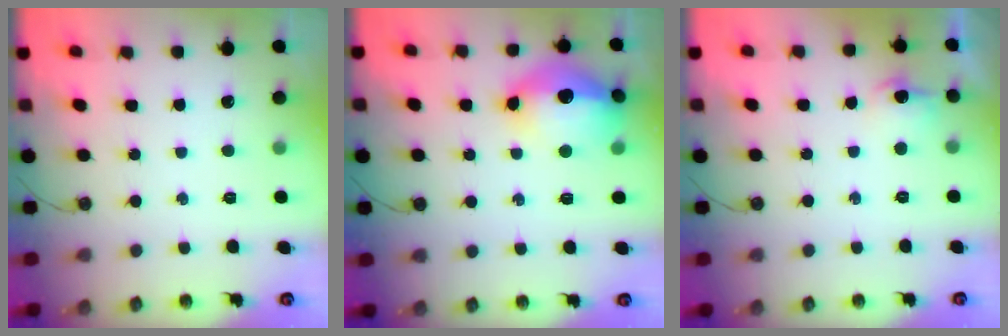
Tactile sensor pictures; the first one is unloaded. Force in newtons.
{"total": 16.4, "press": 16.3, "slide": 1.8}
{"total": 7.3, "press": 7.2, "slide": 0.8}